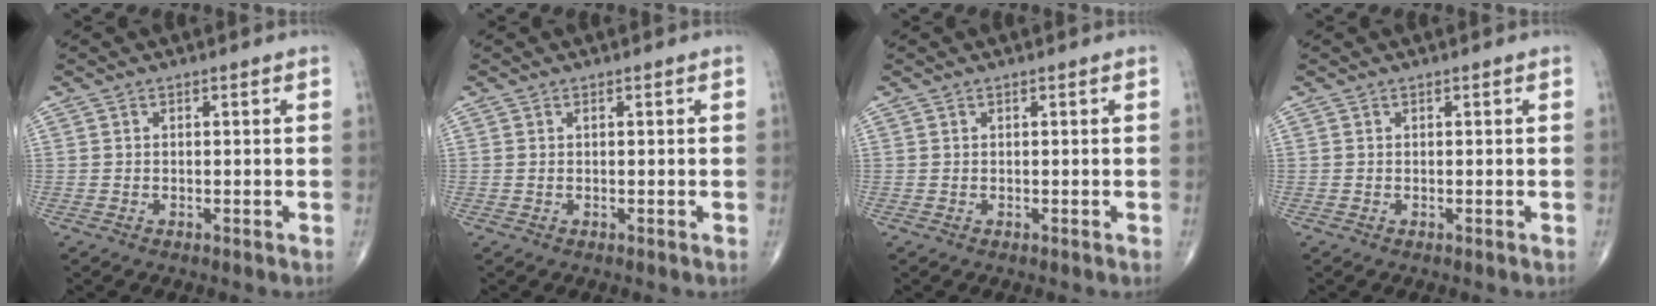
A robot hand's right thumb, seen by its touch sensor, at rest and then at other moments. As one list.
[{"total": 0.0}, {"total": 0.0}, {"total": 0.0}]